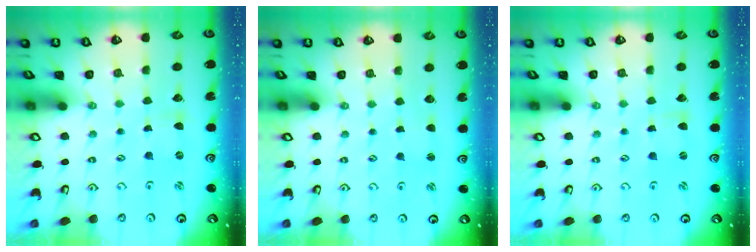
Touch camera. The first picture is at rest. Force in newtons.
{"total": 1.5, "press": 1.5, "slide": 0.2}
{"total": 0.0}